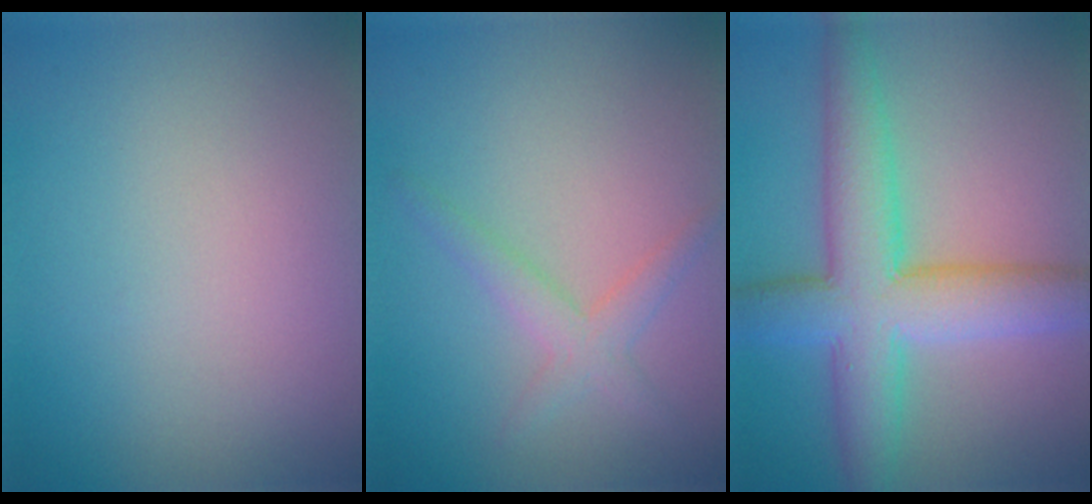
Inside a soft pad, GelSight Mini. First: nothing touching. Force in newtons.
{"total": 2.1, "press": 2.1, "slide": 0.1}
{"total": 8.4, "press": 8.4, "slide": 0.2}